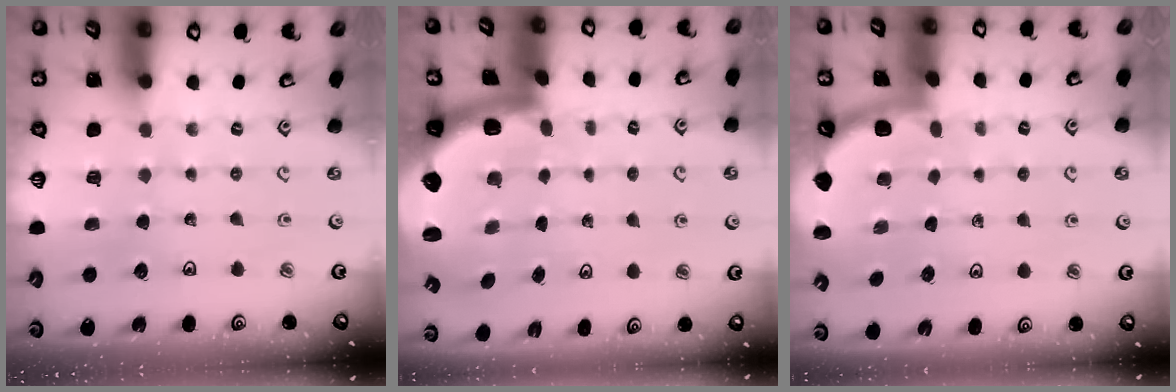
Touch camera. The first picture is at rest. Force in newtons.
{"total": 2.8, "press": 2.5, "slide": 1.4}
{"total": 1.7, "press": 1.7, "slide": 0.0}